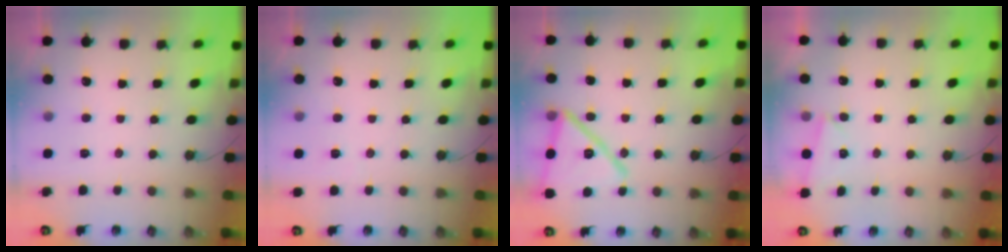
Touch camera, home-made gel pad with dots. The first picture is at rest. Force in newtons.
{"total": 1.9, "press": 1.9, "slide": 0.4}
{"total": 17.3, "press": 16.8, "slide": 4.0}
{"total": 4.8, "press": 0.8, "slide": 4.7}